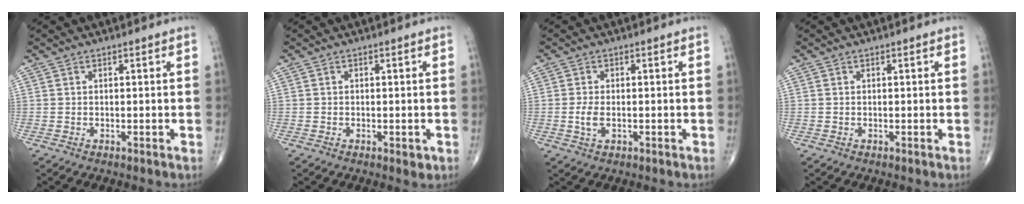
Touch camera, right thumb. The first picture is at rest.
{"total": 1.4, "force": [-0.5, 0.7, 1.1], "torque": [-0.011, -0.002, -0.006]}
{"total": 2.9, "force": [-0.5, 1.5, 2.4], "torque": [-0.054, -0.001, -0.011]}
{"total": 0.0}